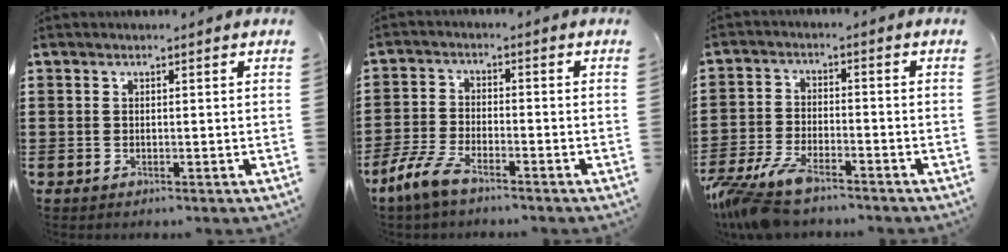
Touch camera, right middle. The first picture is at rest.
{"total": 5.8, "force": [-4.5, 1.4, 3.5], "torque": [-0.097, -0.013, -0.092]}
{"total": 7.1, "force": [-6.0, 1.6, 3.5], "torque": [-0.093, -0.006, -0.120]}